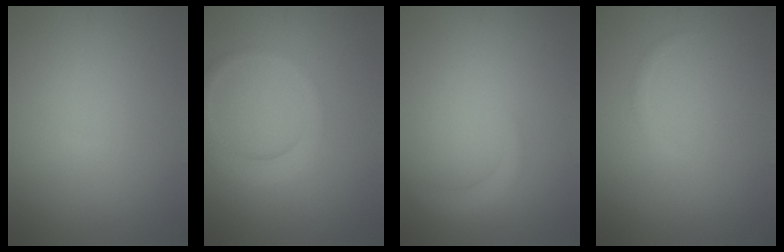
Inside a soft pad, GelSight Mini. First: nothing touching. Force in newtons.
{"total": 2.9, "press": 2.9, "slide": 0.2}
{"total": 1.6, "press": 1.6, "slide": 0.2}
{"total": 0.6, "press": 0.6, "slide": 0.0}